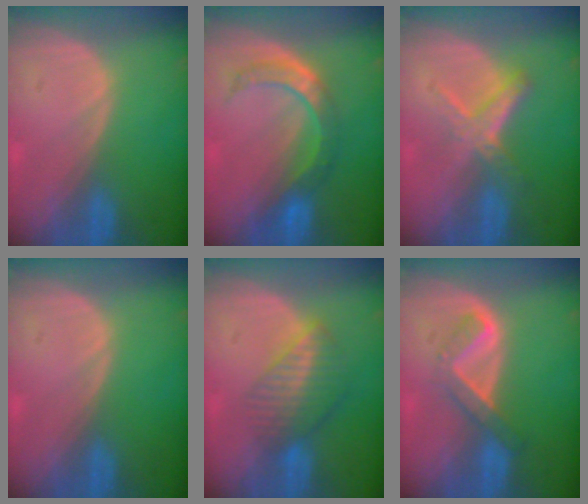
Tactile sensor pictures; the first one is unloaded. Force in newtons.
{"total": 6.1, "press": 6.0, "slide": 1.1}
{"total": 5.5, "press": 5.4, "slide": 1.3}
{"total": 0.0}
{"total": 6.8, "press": 5.9, "slide": 3.4}
{"total": 5.3, "press": 4.6, "slide": 2.6}